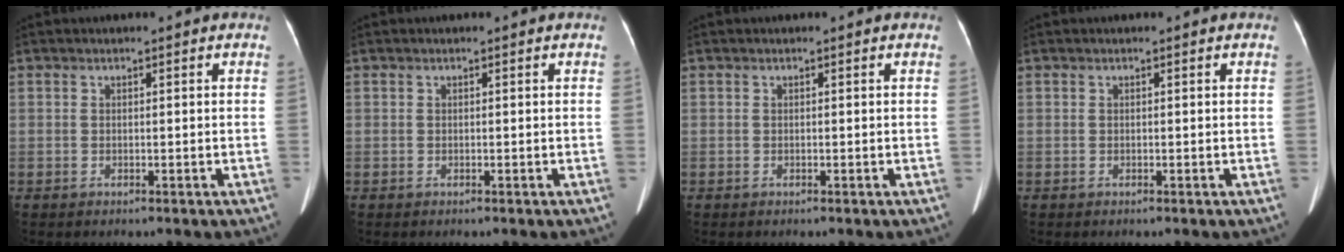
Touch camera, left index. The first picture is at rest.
{"total": 0.0}
{"total": 0.0}
{"total": 0.0}